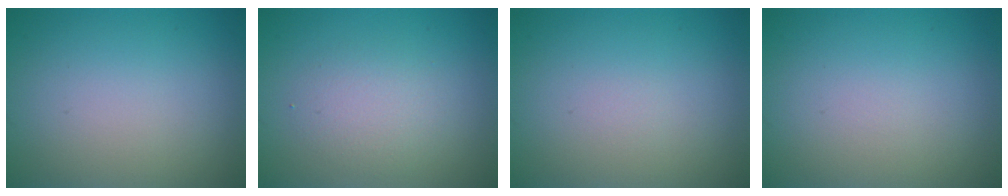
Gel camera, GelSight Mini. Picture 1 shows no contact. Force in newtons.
{"total": 2.3, "press": 2.3, "slide": 0.1}
{"total": 0.0}
{"total": 0.0}